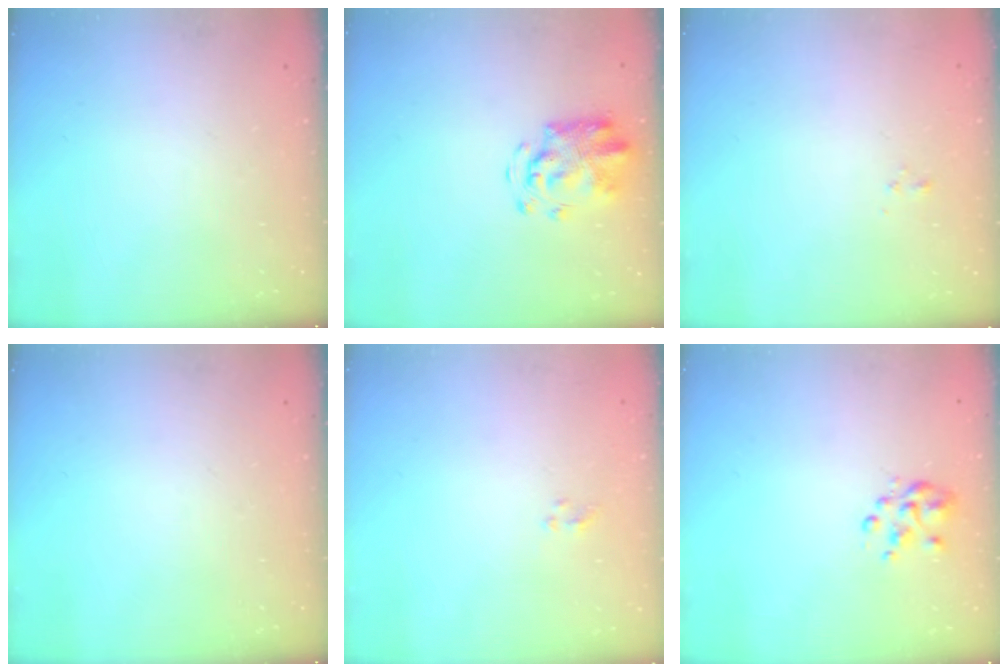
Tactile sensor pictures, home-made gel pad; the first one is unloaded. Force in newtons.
{"total": 4.3, "press": 4.2, "slide": 1.1}
{"total": 1.0, "press": 0.9, "slide": 0.4}
{"total": 0.0}
{"total": 1.2, "press": 1.0, "slide": 0.6}
{"total": 3.2, "press": 3.1, "slide": 1.0}